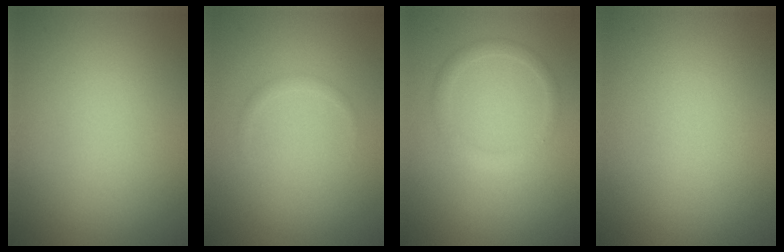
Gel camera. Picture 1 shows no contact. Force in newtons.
{"total": 0.6, "press": 0.6, "slide": 0.1}
{"total": 1.4, "press": 1.4, "slide": 0.1}
{"total": 0.0}